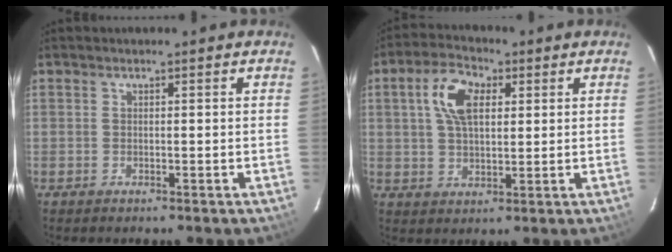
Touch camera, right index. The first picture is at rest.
{"total": 8.5, "force": [2.5, 4.7, 6.6], "torque": [-0.127, 0.022, 0.045]}